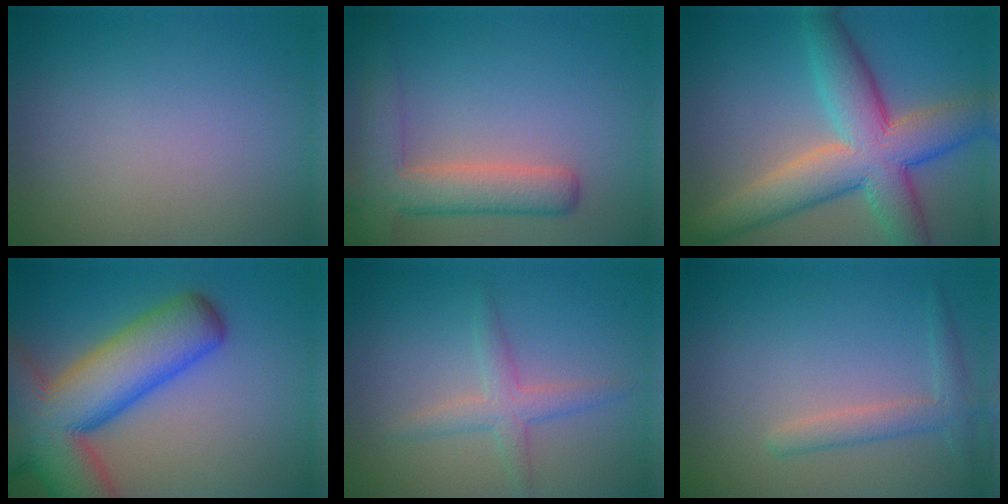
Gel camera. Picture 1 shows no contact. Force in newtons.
{"total": 5.3, "press": 5.3, "slide": 0.4}
{"total": 9.2, "press": 9.2, "slide": 0.8}
{"total": 13.4, "press": 13.3, "slide": 0.7}
{"total": 2.4, "press": 2.4, "slide": 0.0}
{"total": 2.1, "press": 2.1, "slide": 0.0}